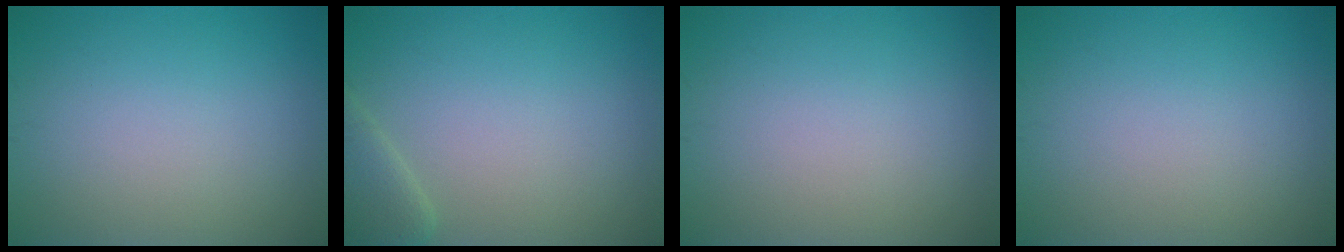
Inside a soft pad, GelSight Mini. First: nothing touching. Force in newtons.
{"total": 2.5, "press": 2.5, "slide": 0.1}
{"total": 0.0}
{"total": 0.0}